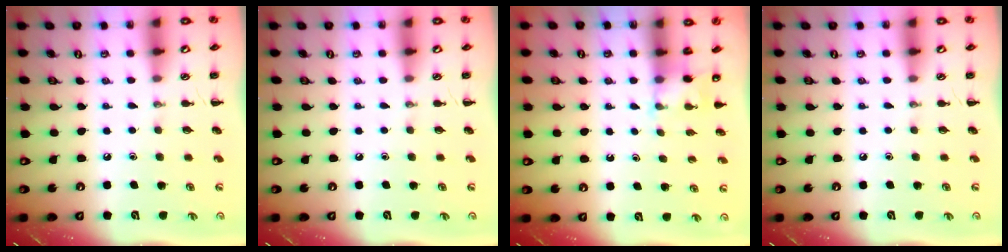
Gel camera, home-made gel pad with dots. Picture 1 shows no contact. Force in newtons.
{"total": 0.0}
{"total": 3.6, "press": 3.5, "slide": 0.9}
{"total": 0.0}